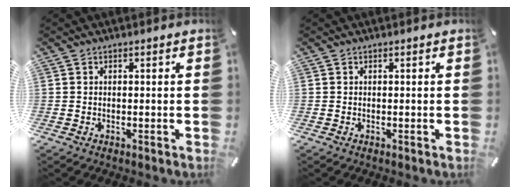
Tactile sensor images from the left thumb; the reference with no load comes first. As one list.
[{"total": 0.0}]